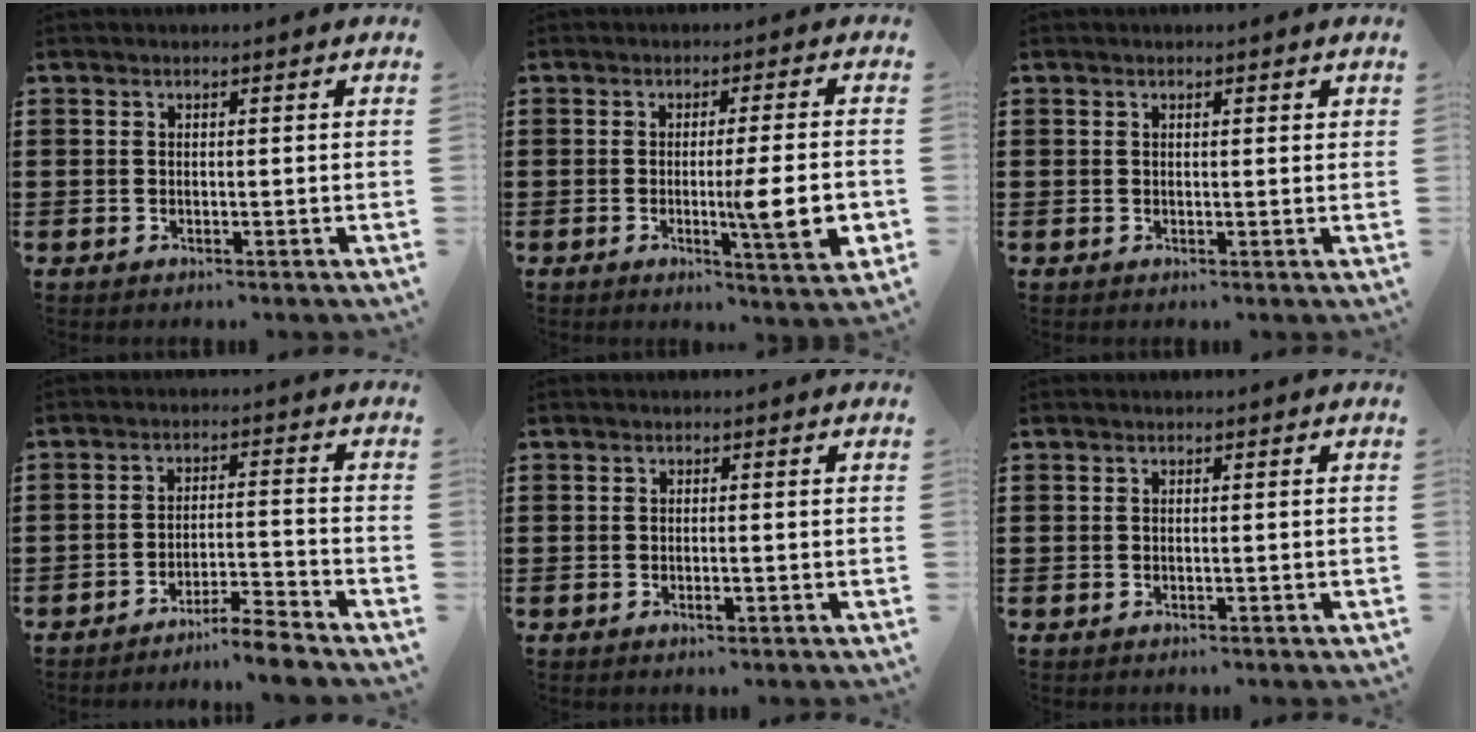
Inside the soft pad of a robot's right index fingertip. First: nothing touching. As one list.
[{"total": 9.0, "force": [-1.3, 1.0, 8.9], "torque": [-0.129, -0.017, -0.020]}, {"total": 0.5, "force": [0.3, 0.2, 0.4], "torque": [-0.008, 0.002, 0.006]}, {"total": 5.1, "force": [-4.9, -0.4, 1.5], "torque": [-0.026, -0.005, -0.097]}, {"total": 0.8, "force": [-0.3, 0.1, 0.7], "torque": [-0.013, -0.005, -0.004]}, {"total": 0.0}]